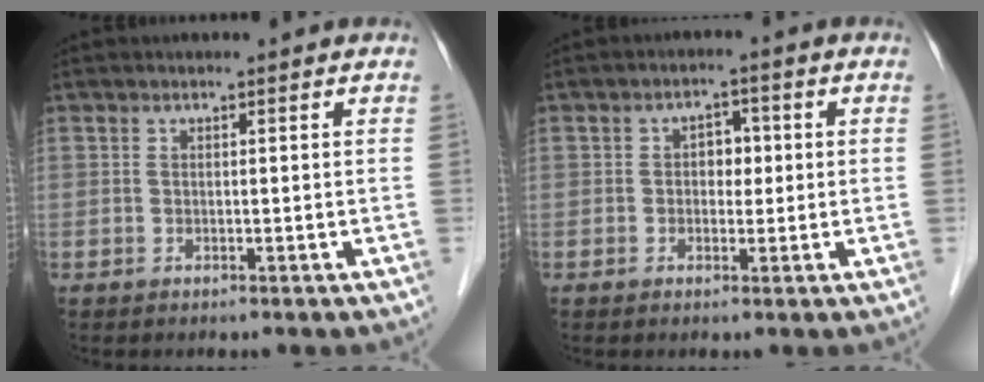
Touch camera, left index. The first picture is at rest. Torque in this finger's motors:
{"motor_torque": [-0.04, -0.16, 0.14, 0.03]}